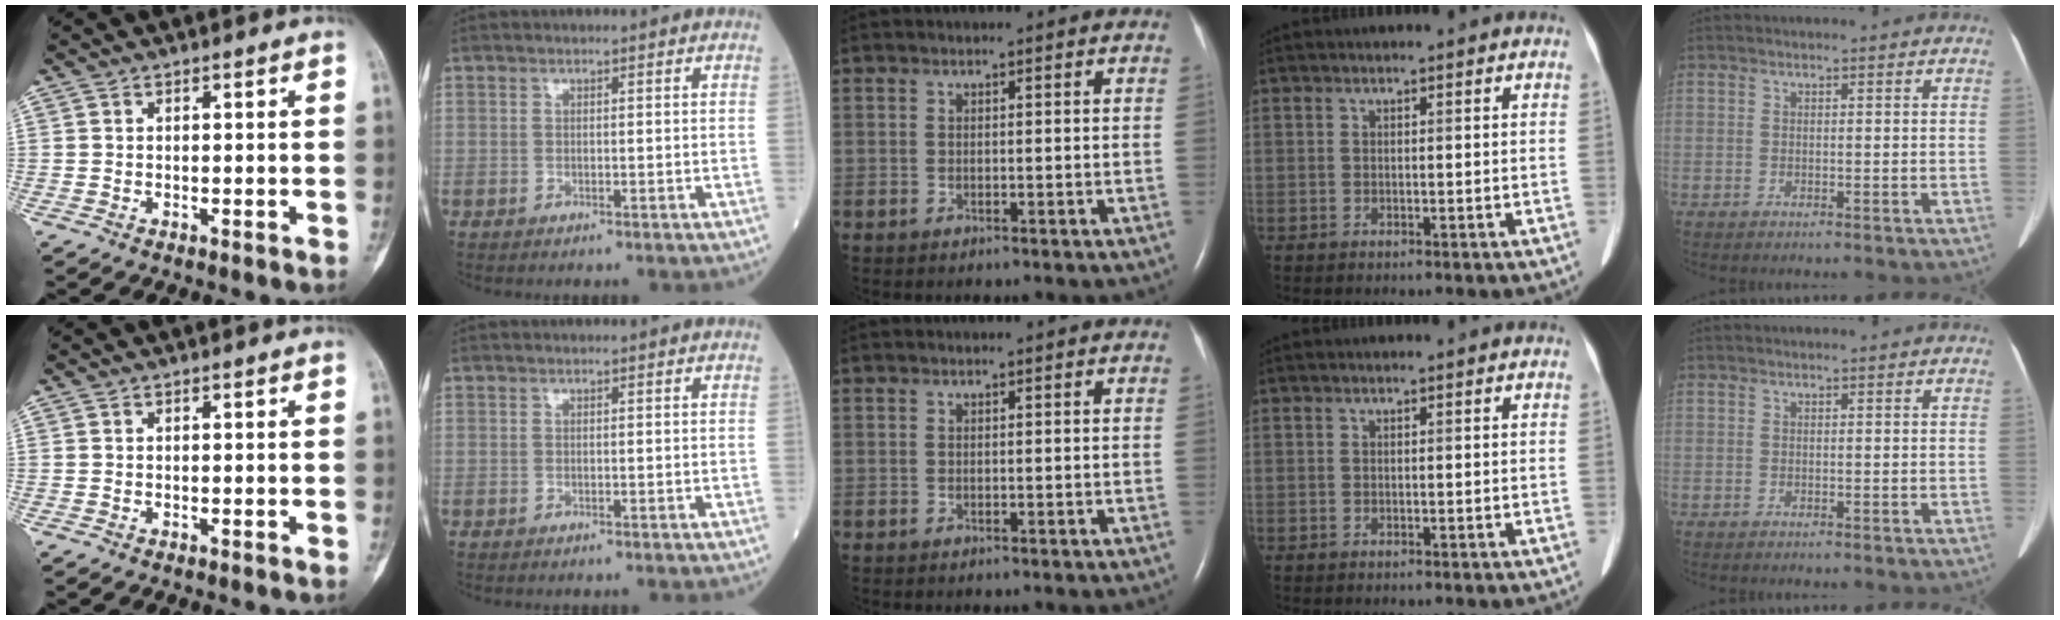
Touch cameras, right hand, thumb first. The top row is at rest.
{}